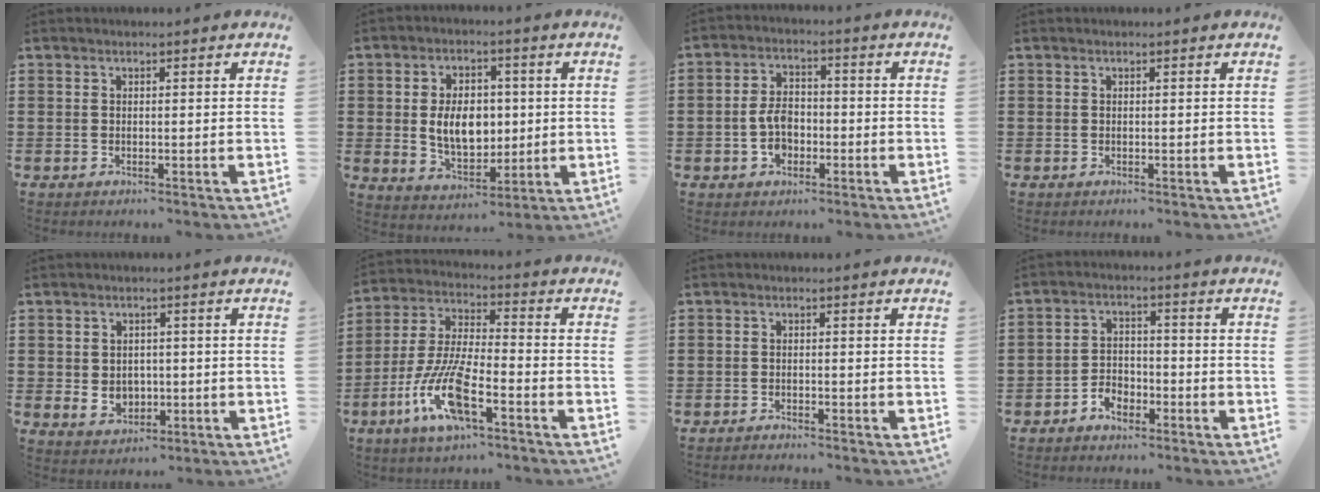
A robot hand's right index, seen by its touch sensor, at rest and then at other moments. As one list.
[{"total": 8.0, "force": [0.4, 5.4, 5.9], "torque": [-0.103, 0.006, 0.003]}, {"total": 5.2, "force": [-1.5, 3.4, 3.7], "torque": [-0.086, 0.002, -0.030]}, {"total": 0.0}, {"total": 3.4, "force": [-0.2, 3.0, 1.6], "torque": [-0.033, 0.005, -0.007]}, {"total": 11.3, "force": [-5.9, 2.6, 9.3], "torque": [-0.219, -0.013, -0.117]}, {"total": 1.2, "force": [-1.2, 0.0, -0.1], "torque": [-0.001, 0.003, -0.026]}, {"total": 3.3, "force": [-2.5, 2.0, 0.8], "torque": [-0.021, 0.010, -0.052]}]